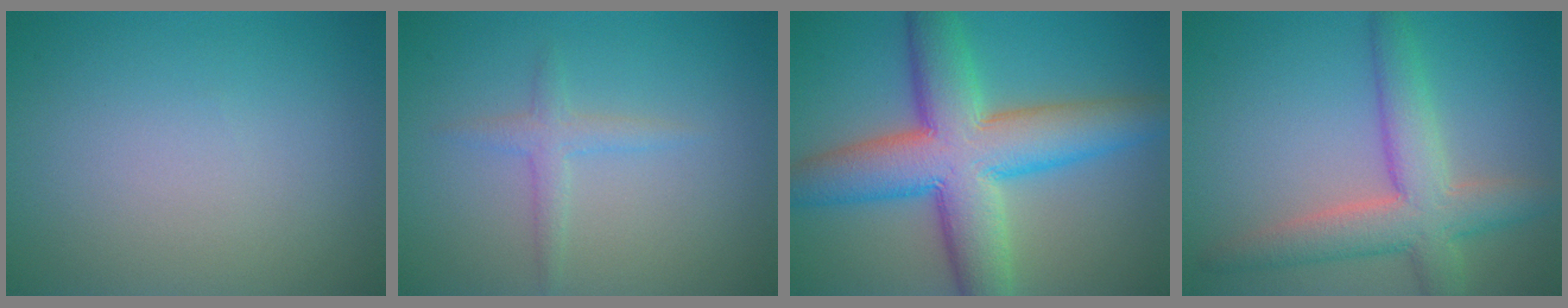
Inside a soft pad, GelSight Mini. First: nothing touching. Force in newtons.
{"total": 1.7, "press": 1.7, "slide": 0.1}
{"total": 11.1, "press": 11.1, "slide": 0.3}
{"total": 6.0, "press": 5.9, "slide": 0.5}